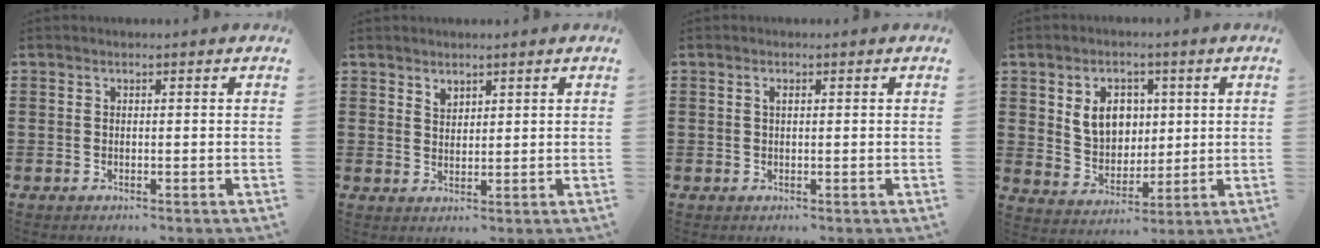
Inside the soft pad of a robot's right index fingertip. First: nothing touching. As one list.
[{"total": 1.9, "force": [1.6, 0.9, 0.2], "torque": [-0.007, 0.002, 0.032]}, {"total": 0.8, "force": [0.3, 0.3, 0.7], "torque": [-0.016, 0.002, 0.004]}, {"total": 7.1, "force": [1.9, 5.5, 4.0], "torque": [-0.084, 0.011, 0.031]}]